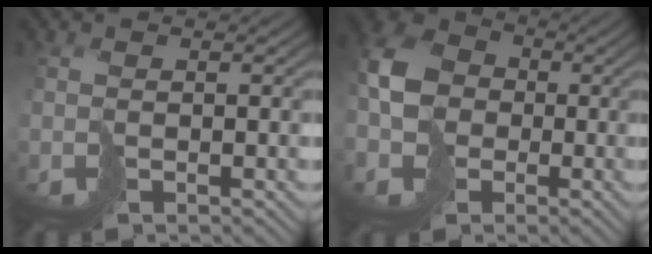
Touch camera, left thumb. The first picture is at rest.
{"total": 9.2, "force": [-1.9, 7.7, 4.7], "torque": [-0.137, -0.019, -0.040]}